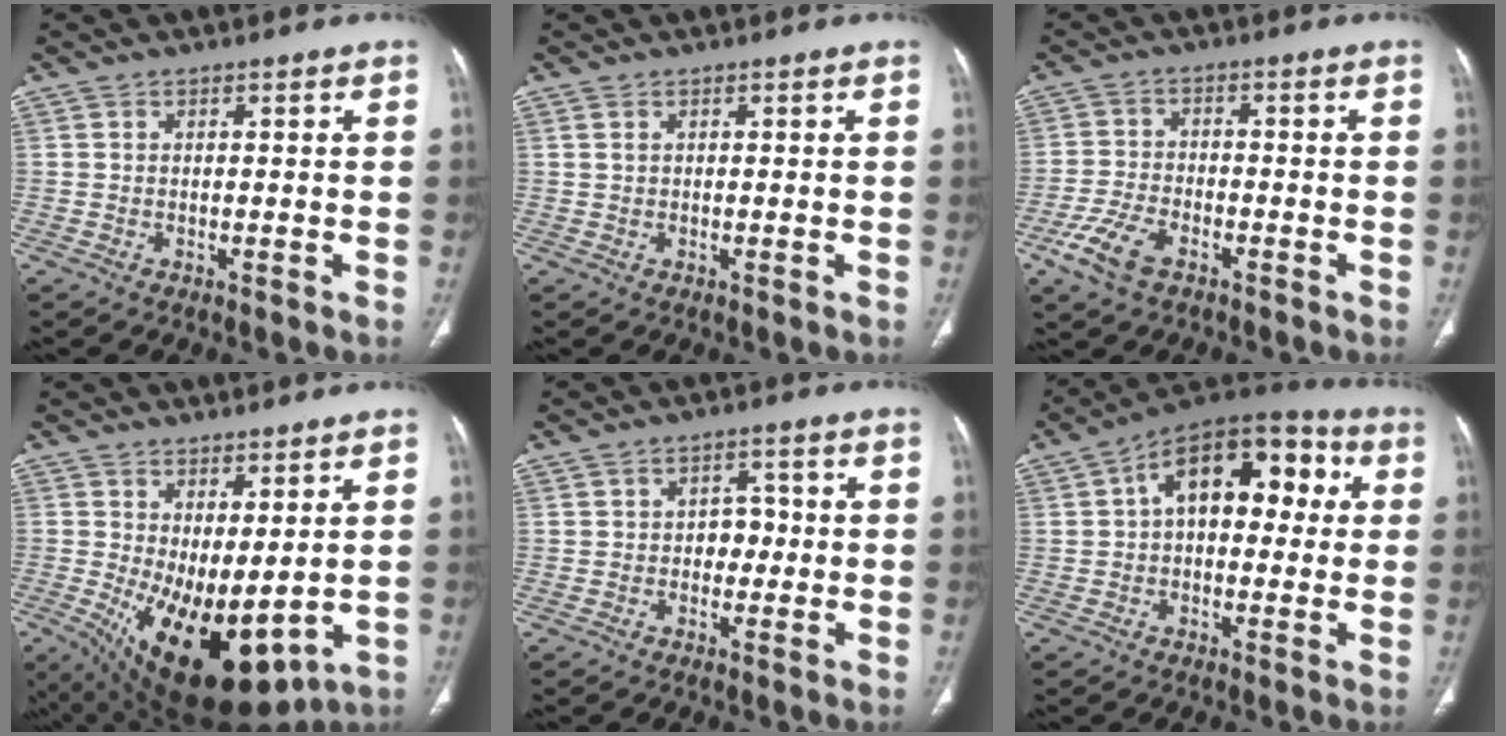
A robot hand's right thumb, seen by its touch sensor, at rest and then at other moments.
{"total": 0.9, "force": [0.4, 0.5, 0.6], "torque": [-0.015, 0.007, 0.011]}
{"total": 7.5, "force": [-4.2, 3.9, 4.9], "torque": [-0.109, 0.010, -0.079]}
{"total": 16.4, "force": [-1.1, 7.5, 14.5], "torque": [-0.241, -0.026, 0.016]}
{"total": 3.5, "force": [-0.2, 2.8, 2.2], "torque": [-0.007, 0.009, -0.008]}
{"total": 16.2, "force": [3.0, 9.5, 12.7], "torque": [-0.150, 0.042, 0.035]}